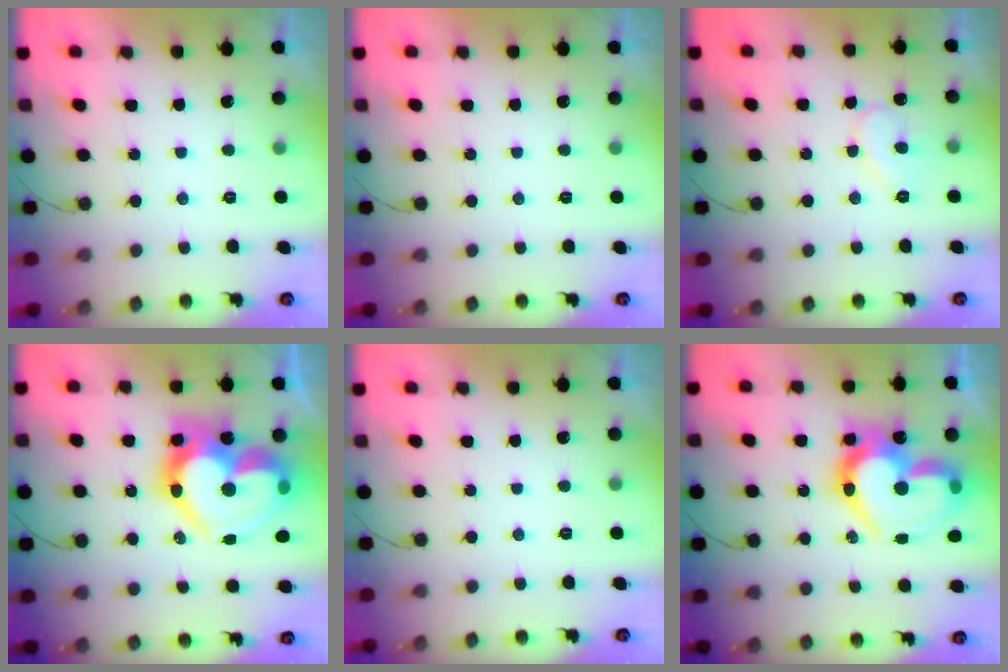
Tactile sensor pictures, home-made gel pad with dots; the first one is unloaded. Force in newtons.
{"total": 0.0}
{"total": 7.9, "press": 7.8, "slide": 0.6}
{"total": 27.0, "press": 26.9, "slide": 2.6}
{"total": 0.0}
{"total": 23.6, "press": 23.5, "slide": 2.1}